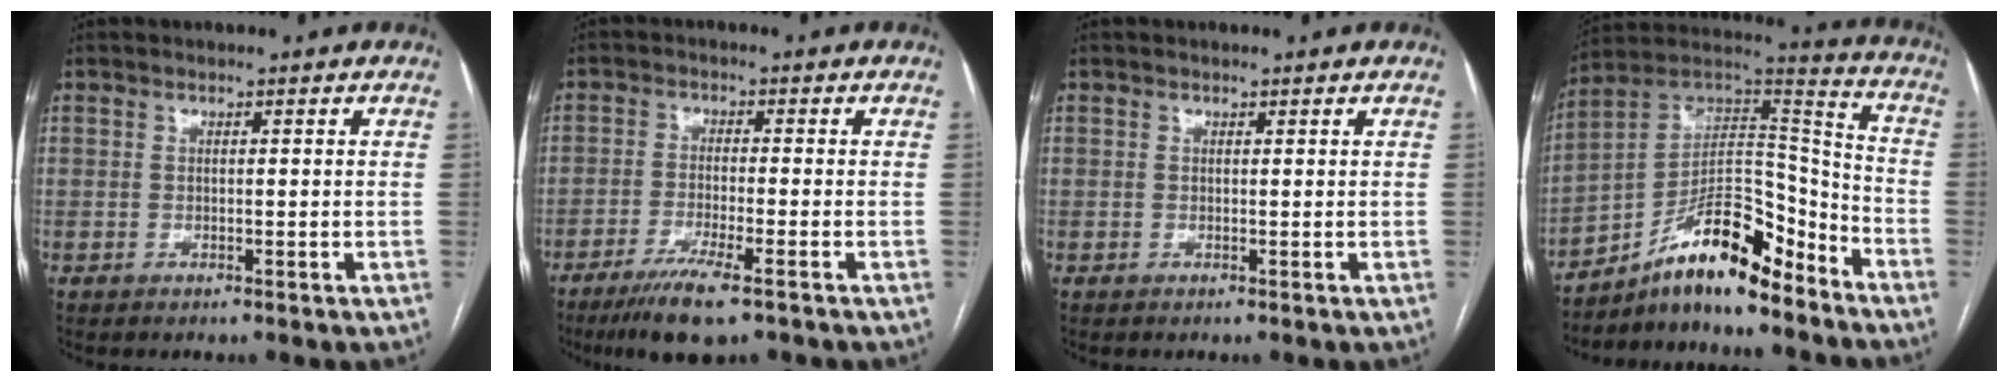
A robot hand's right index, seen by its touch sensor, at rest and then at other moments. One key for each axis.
{"total": 7.2, "fx": -4.8, "fy": 0.5, "fz": 5.4, "tx": -0.098, "ty": -0.019, "tz": -0.081}
{"total": 0.0}
{"total": 15.0, "fx": -10.9, "fy": 3.7, "fz": 9.6, "tx": -0.155, "ty": 0.042, "tz": -0.185}